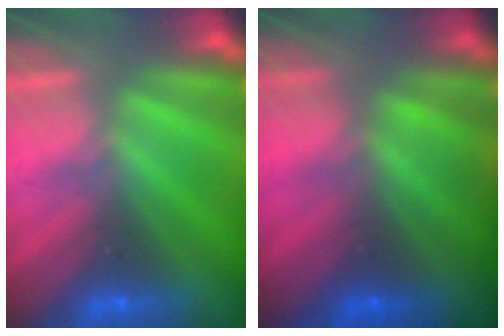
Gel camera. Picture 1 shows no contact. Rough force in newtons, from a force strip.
{"total": 7.1}